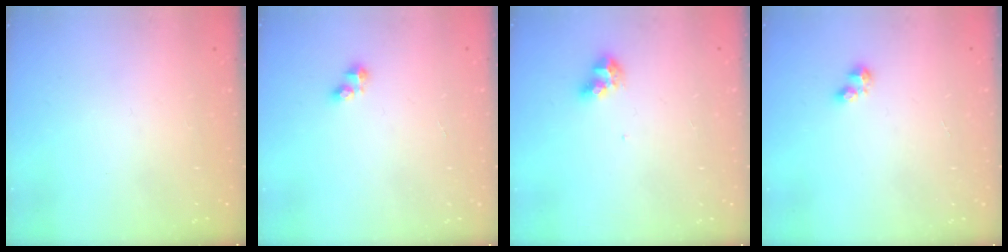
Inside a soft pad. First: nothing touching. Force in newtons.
{"total": 2.4, "press": 2.4, "slide": 0.3}
{"total": 7.9, "press": 7.9, "slide": 0.6}
{"total": 3.2, "press": 3.2, "slide": 0.4}